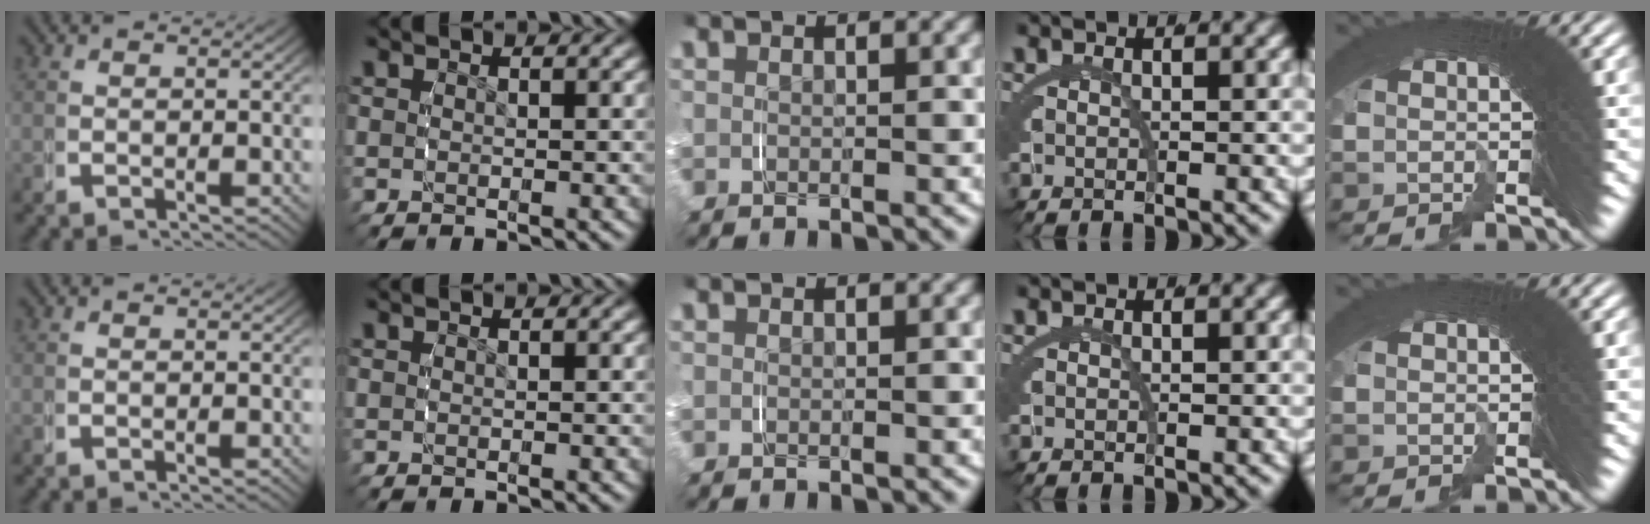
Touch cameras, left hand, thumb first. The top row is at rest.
{}